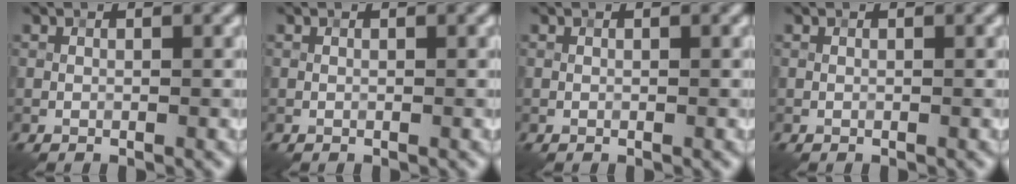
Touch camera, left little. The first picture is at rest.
{"total": 0.0}
{"total": 0.0}
{"total": 0.0}